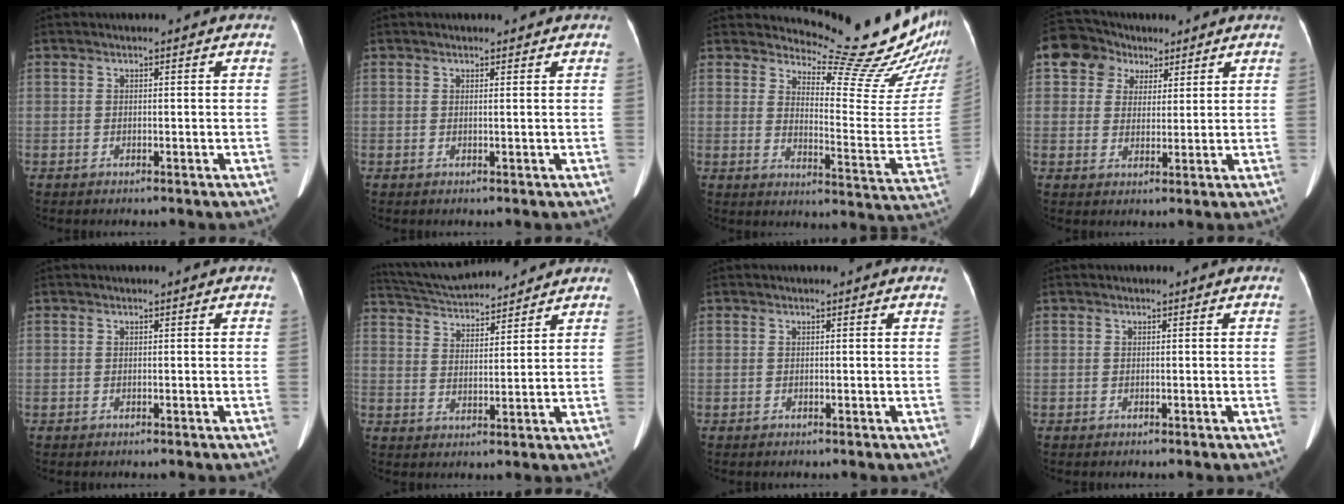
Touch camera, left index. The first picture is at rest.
{"total": 1.6, "force": [1.5, 0.0, 0.5], "torque": [-0.006, -0.010, 0.013]}
{"total": 19.0, "force": [18.1, 1.5, 5.3], "torque": [-0.070, -0.134, 0.207]}
{"total": 6.9, "force": [3.5, 5.8, 1.3], "torque": [-0.020, 0.028, 0.066]}
{"total": 0.0}
{"total": 13.3, "force": [12.5, 1.6, 4.4], "torque": [-0.081, 0.024, 0.204]}
{"total": 0.8, "force": [0.7, 0.1, 0.3], "torque": [-0.007, -0.002, 0.004]}
{"total": 0.0}